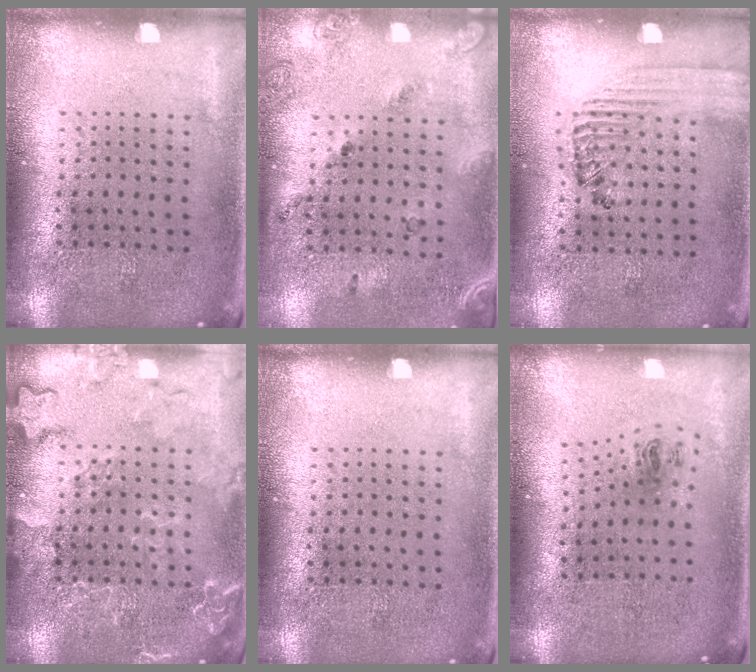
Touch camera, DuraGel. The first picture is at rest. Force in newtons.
{"total": 1.5, "press": 1.0, "slide": 1.1}
{"total": 1.4, "press": 1.2, "slide": 0.7}
{"total": 3.2, "press": 3.2, "slide": 0.5}
{"total": 0.0}
{"total": 1.0, "press": 0.4, "slide": 0.9}